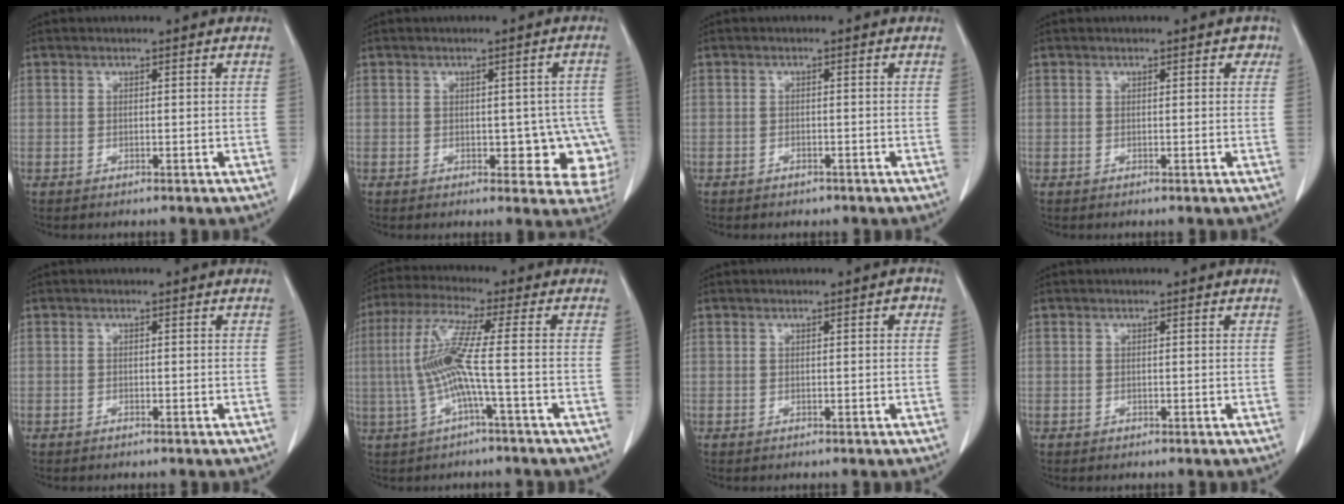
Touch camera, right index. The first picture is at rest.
{"total": 8.1, "force": [-1.5, 4.6, 6.5], "torque": [-0.044, 0.017, -0.010]}
{"total": 1.2, "force": [-0.9, 0.7, 0.3], "torque": [-0.009, 0.001, -0.010]}
{"total": 1.1, "force": [0.5, 0.7, 0.7], "torque": [0.000, 0.003, 0.001]}
{"total": 0.0}
{"total": 8.8, "force": [-1.1, -0.7, 8.7], "torque": [-0.191, 0.014, -0.024]}
{"total": 0.9, "force": [0.3, 0.3, 0.8], "torque": [-0.008, 0.004, 0.002]}
{"total": 0.0}